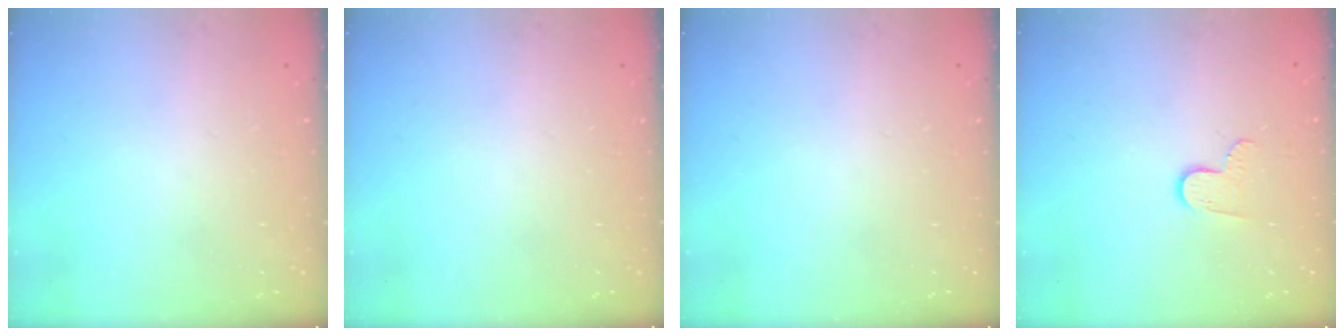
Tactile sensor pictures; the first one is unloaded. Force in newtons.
{"total": 0.0}
{"total": 0.0}
{"total": 5.7, "press": 5.7, "slide": 0.5}